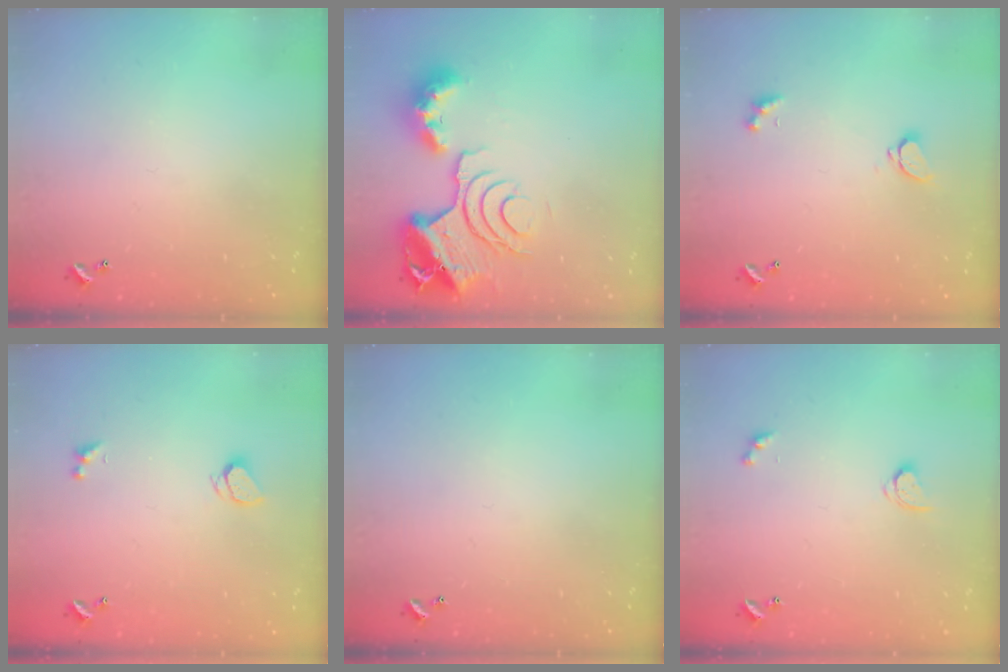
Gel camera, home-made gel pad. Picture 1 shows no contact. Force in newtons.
{"total": 14.3, "press": 14.2, "slide": 1.1}
{"total": 1.6, "press": 1.6, "slide": 0.5}
{"total": 1.9, "press": 1.8, "slide": 0.4}
{"total": 0.0}
{"total": 2.8, "press": 2.8, "slide": 0.3}